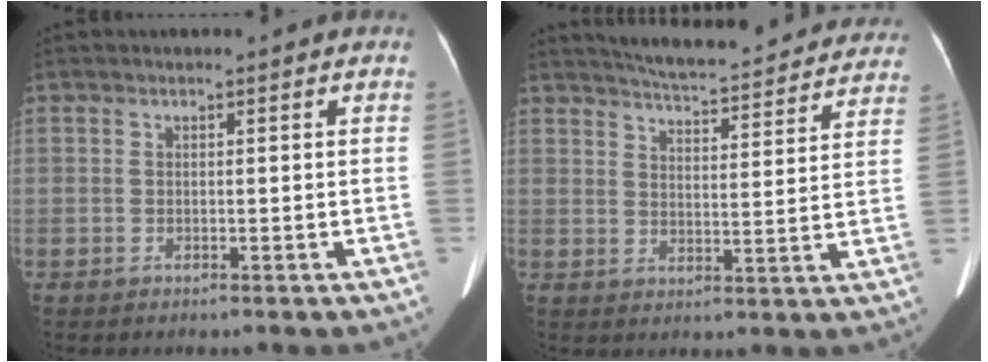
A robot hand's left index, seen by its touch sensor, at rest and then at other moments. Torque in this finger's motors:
{"motor_torque": [0.24, -1.48, 0.00, 0.01]}